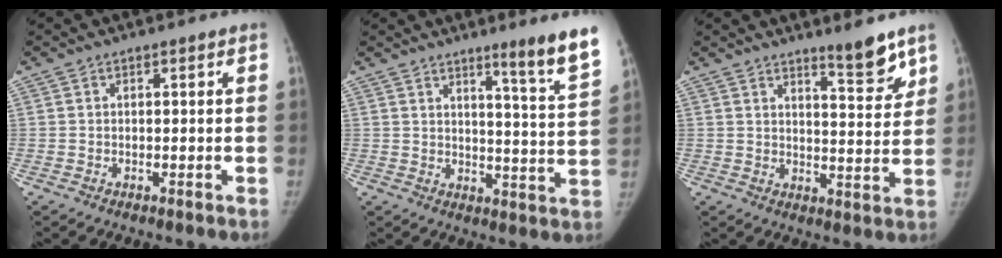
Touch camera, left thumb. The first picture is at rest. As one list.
[{"total": 9.7, "force": [6.7, -0.7, 7.0], "torque": [-0.089, -0.057, 0.092]}, {"total": 7.1, "force": [5.4, 1.4, 4.3], "torque": [-0.039, -0.047, 0.080]}]